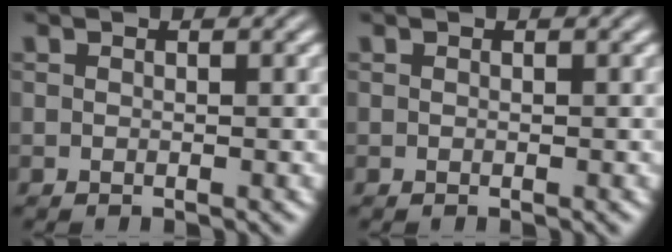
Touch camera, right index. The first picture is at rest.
{"total": 0.0}